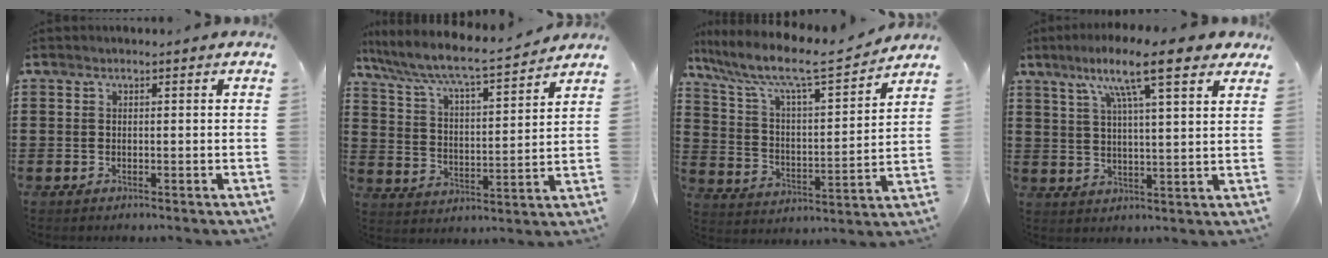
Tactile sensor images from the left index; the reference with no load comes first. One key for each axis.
{"total": 6.0, "fx": 5.4, "fy": 0.2, "fz": 2.7, "tx": -0.077, "ty": -0.038, "tz": 0.083}
{"total": 8.3, "fx": 6.9, "fy": 1.0, "fz": 4.4, "tx": -0.119, "ty": -0.047, "tz": 0.108}
{"total": 11.8, "fx": 7.8, "fy": 2.0, "fz": 8.7, "tx": -0.164, "ty": -0.014, "tz": 0.128}